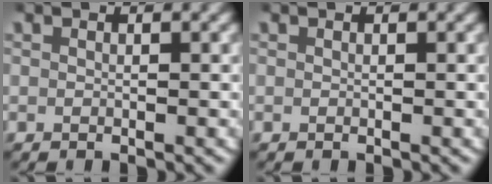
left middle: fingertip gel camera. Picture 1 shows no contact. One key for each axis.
{"total": 0.0}